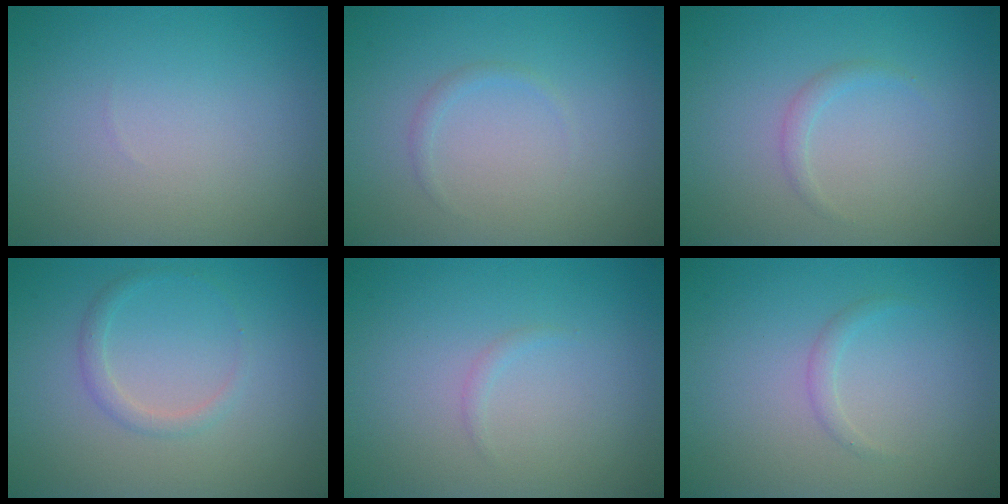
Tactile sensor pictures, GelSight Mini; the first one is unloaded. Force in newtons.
{"total": 0.7, "press": 0.7, "slide": 0.0}
{"total": 0.9, "press": 0.9, "slide": 0.1}
{"total": 1.3, "press": 1.3, "slide": 0.1}
{"total": 0.5, "press": 0.5, "slide": 0.1}
{"total": 0.9, "press": 0.9, "slide": 0.0}